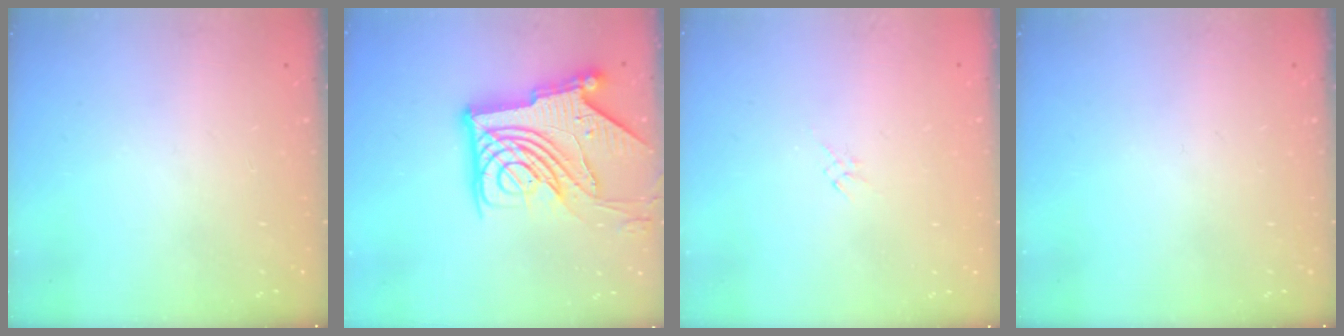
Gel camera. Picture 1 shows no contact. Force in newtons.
{"total": 20.6, "press": 20.4, "slide": 2.3}
{"total": 3.1, "press": 3.0, "slide": 0.7}
{"total": 0.0}